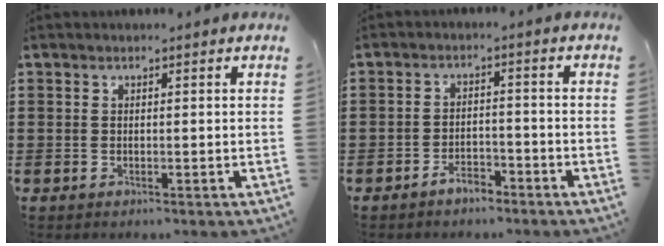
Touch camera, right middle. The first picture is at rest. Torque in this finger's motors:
{"motor_torque": [1.67, -0.40, 0.18, 0.08]}